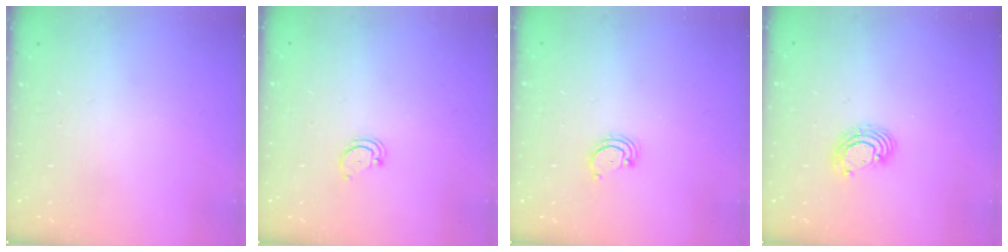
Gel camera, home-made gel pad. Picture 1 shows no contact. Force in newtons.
{"total": 2.5, "press": 2.5, "slide": 0.3}
{"total": 2.5, "press": 2.5, "slide": 0.3}
{"total": 5.2, "press": 5.2, "slide": 0.3}